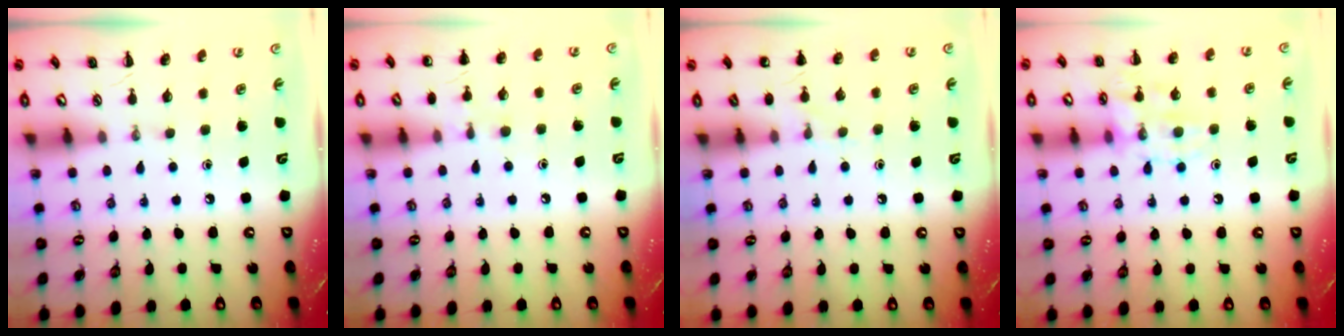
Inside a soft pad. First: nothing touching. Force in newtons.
{"total": 5.6, "press": 5.3, "slide": 1.7}
{"total": 5.5, "press": 5.2, "slide": 1.9}
{"total": 12.6, "press": 12.6, "slide": 0.9}